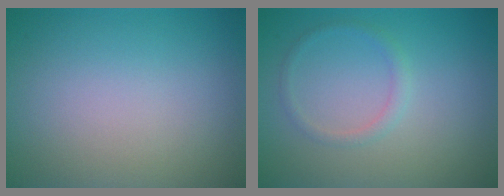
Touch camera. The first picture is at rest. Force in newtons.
{"total": 1.2, "press": 1.2, "slide": 0.0}